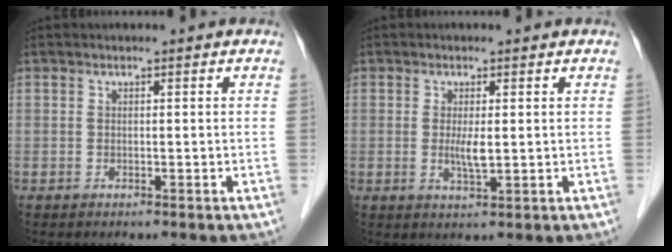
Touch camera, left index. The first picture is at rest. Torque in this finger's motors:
{"motor_torque": [0.47, 0.35, 0.12, 0.05]}